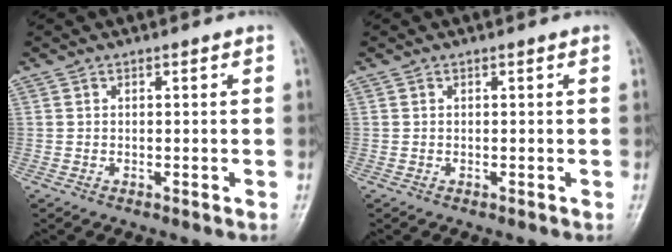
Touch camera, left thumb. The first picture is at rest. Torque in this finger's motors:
{"motor_torque": [0.00, 0.00, 0.00, -0.01, 0.00]}